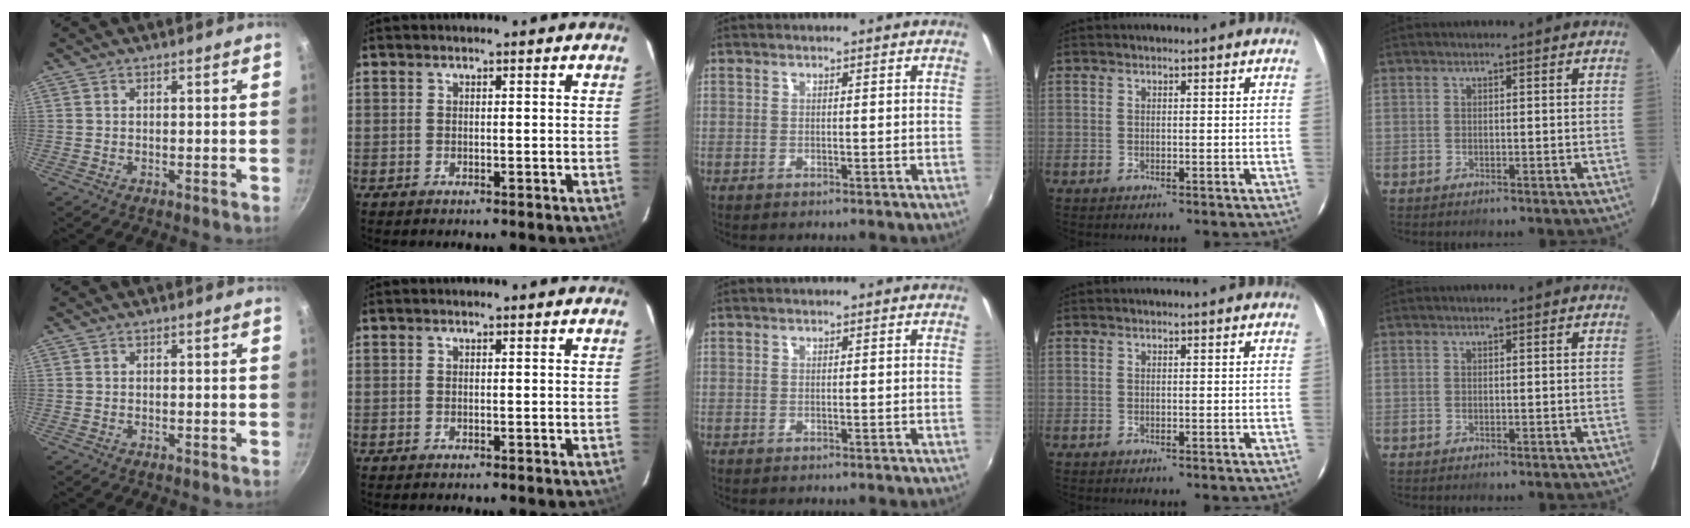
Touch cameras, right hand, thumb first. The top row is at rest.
{}